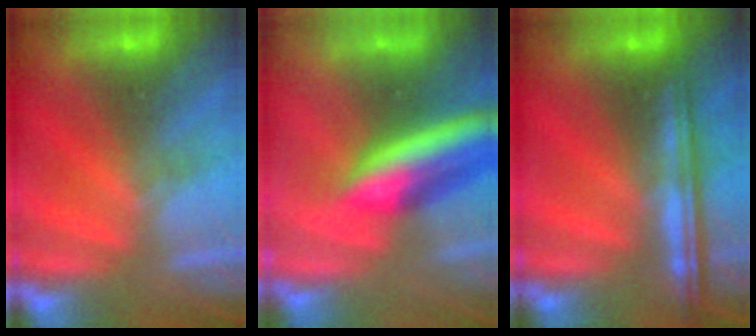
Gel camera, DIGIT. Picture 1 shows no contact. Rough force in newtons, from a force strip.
{"total": 7.7}
{"total": 9.0}